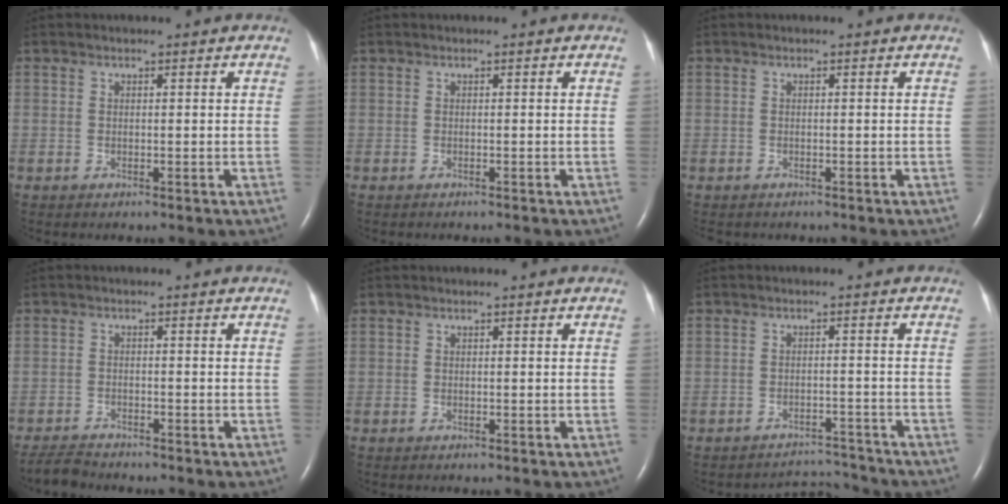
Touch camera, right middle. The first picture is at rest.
{"total": 1.2, "force": [-1.0, 0.2, 0.6], "torque": [-0.010, -0.001, -0.010]}
{"total": 1.5, "force": [-1.3, 0.6, 0.4], "torque": [-0.010, -0.002, -0.014]}
{"total": 3.3, "force": [-3.3, 0.4, 0.4], "torque": [-0.010, -0.015, -0.058]}
{"total": 0.0}
{"total": 4.6, "force": [-4.3, -0.1, -1.8], "torque": [0.025, 0.012, -0.059]}